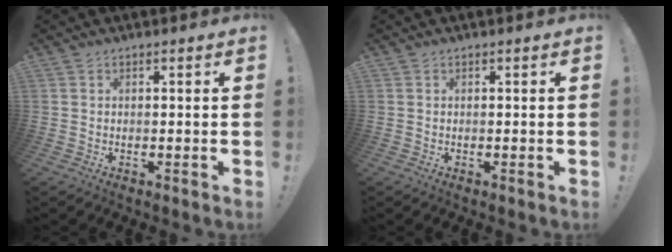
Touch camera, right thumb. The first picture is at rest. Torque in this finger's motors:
{"motor_torque": [0.00, 0.00, -0.06, 0.07, 0.00]}